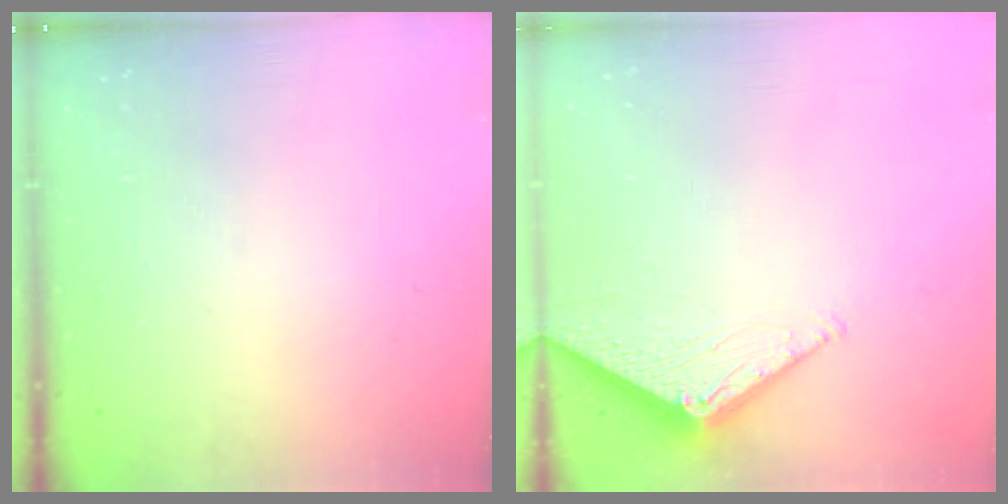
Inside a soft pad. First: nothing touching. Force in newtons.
{"total": 2.8, "press": 2.8, "slide": 0.3}